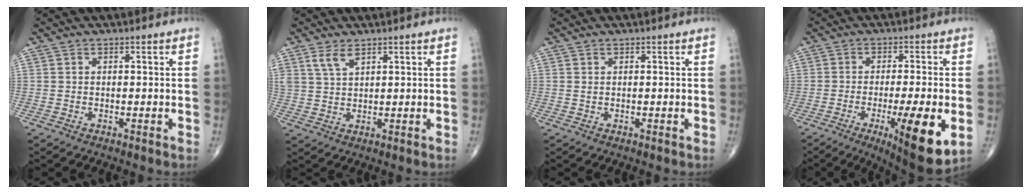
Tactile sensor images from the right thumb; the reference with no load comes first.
{"total": 3.5, "force": [2.3, 1.4, 2.2], "torque": [-0.045, -0.007, 0.053]}
{"total": 0.0}
{"total": 14.2, "force": [-4.3, 3.0, 13.1], "torque": [-0.188, -0.014, -0.057]}